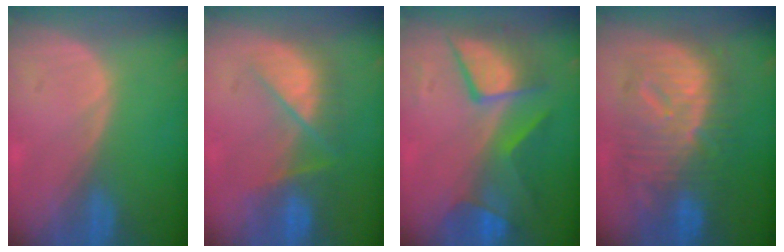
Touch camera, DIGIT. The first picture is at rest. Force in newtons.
{"total": 7.5, "press": 7.3, "slide": 1.9}
{"total": 8.6, "press": 8.5, "slide": 0.4}
{"total": 12.6, "press": 12.5, "slide": 1.2}